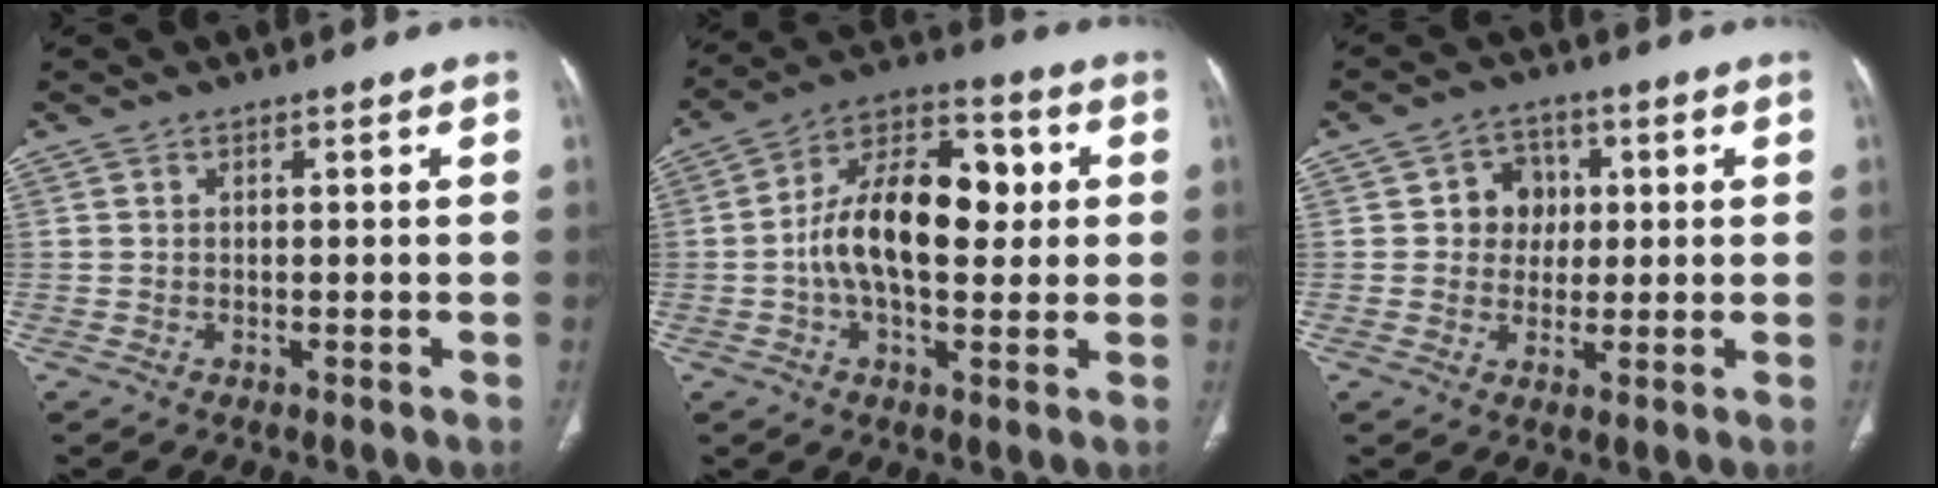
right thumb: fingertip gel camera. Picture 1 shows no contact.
{"total": 17.2, "force": [0.9, 9.4, 14.4], "torque": [-0.223, 0.030, 0.008]}
{"total": 8.9, "force": [1.3, 7.7, 4.3], "torque": [-0.021, 0.004, 0.016]}